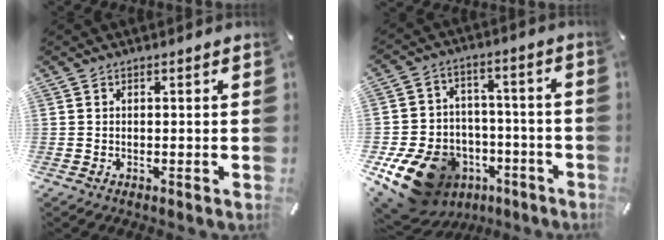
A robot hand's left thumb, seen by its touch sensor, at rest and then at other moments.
{"total": 16.7, "force": [-8.1, 12.5, 7.6], "torque": [-0.131, 0.049, -0.121]}